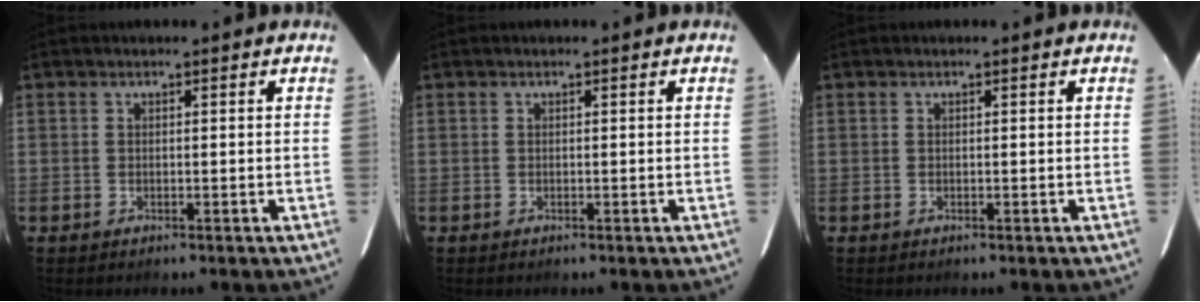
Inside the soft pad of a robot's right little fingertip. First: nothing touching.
{"total": 0.0}
{"total": 0.0}